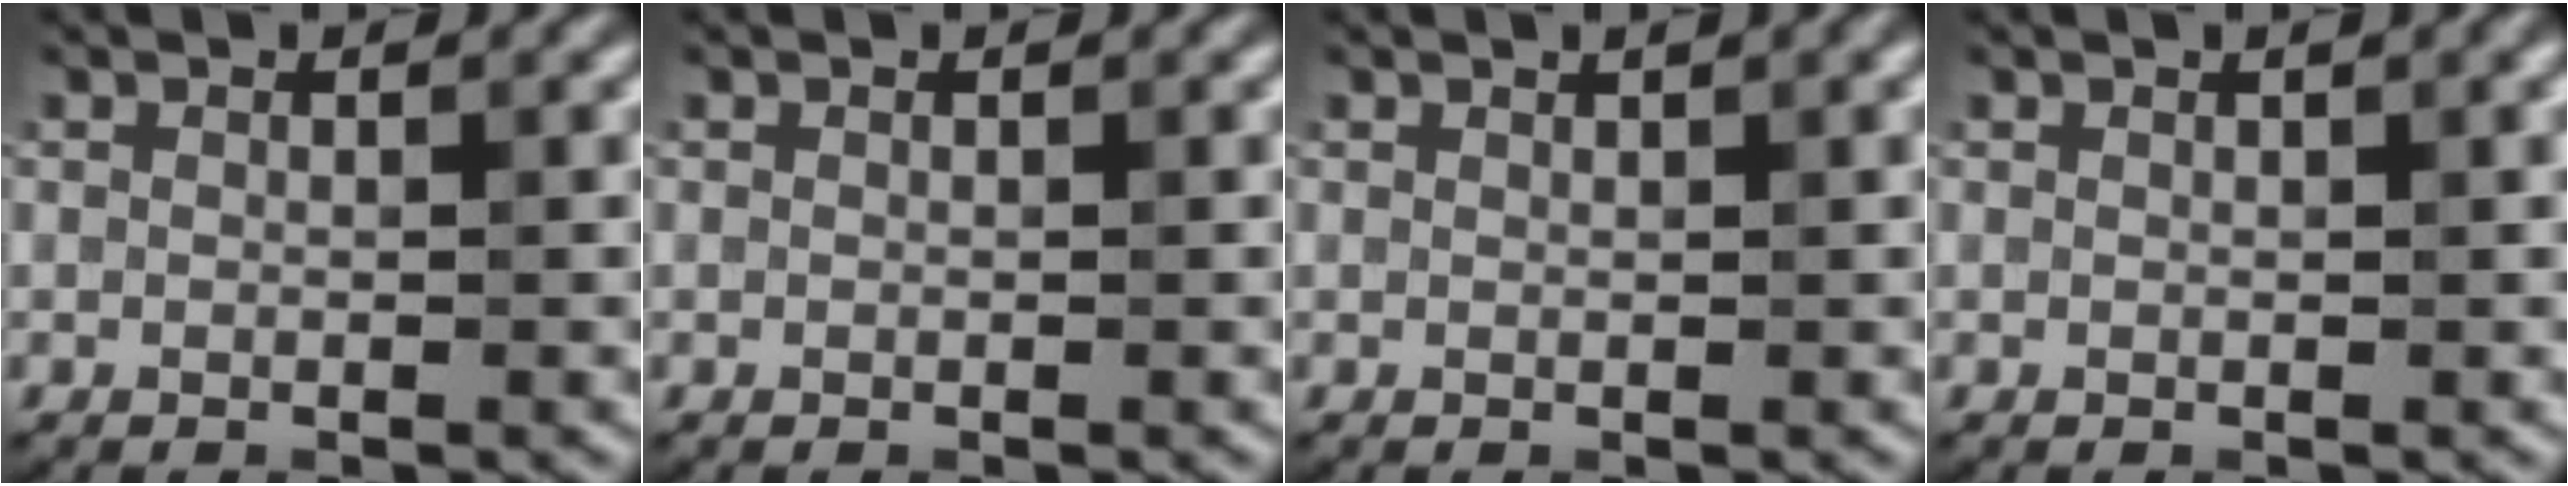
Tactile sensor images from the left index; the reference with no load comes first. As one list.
[{"total": 0.0}, {"total": 1.3, "force": [0.8, 0.3, 1.0], "torque": [-0.010, 0.004, 0.012]}, {"total": 1.3, "force": [0.7, 0.3, 1.1], "torque": [-0.011, 0.006, 0.007]}]